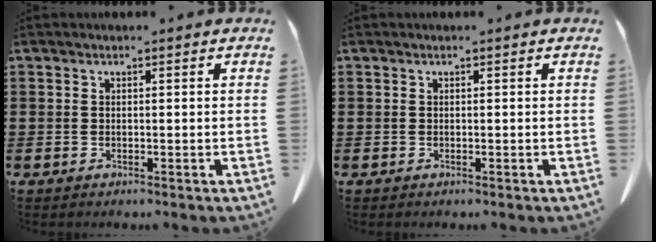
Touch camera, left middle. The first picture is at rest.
{"total": 0.0}